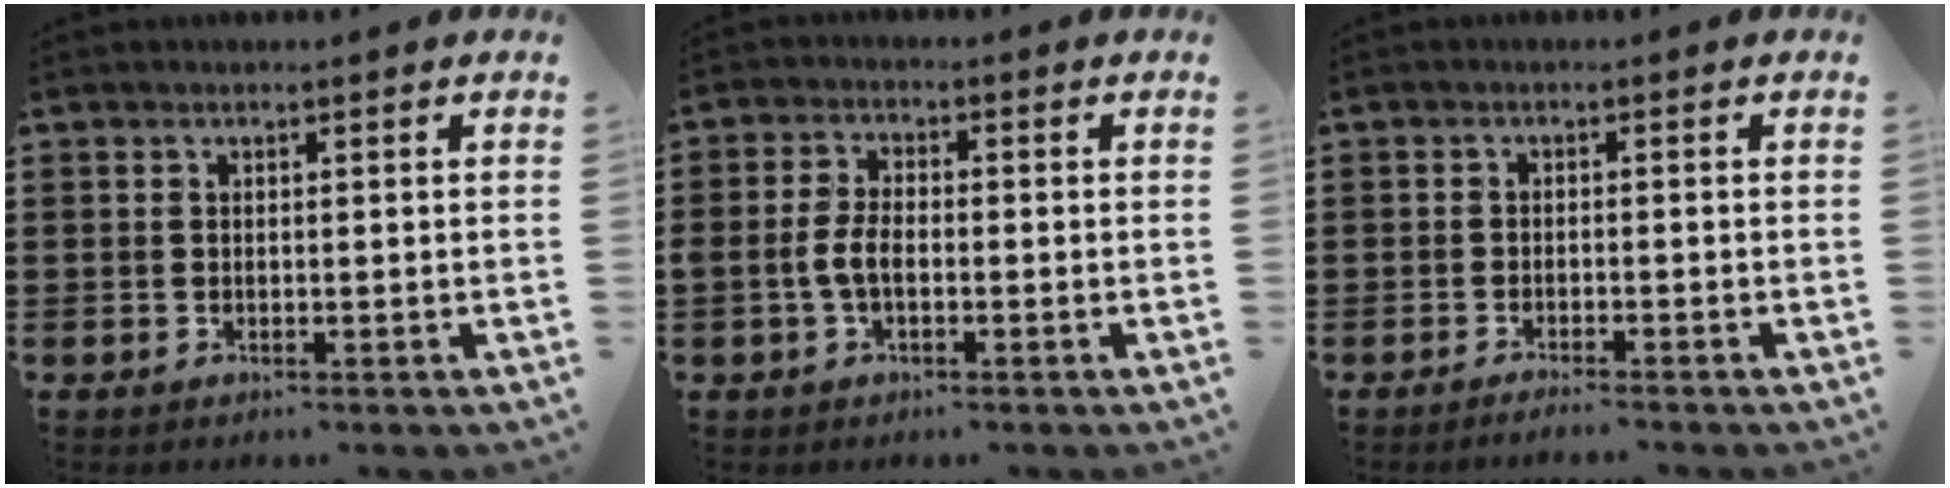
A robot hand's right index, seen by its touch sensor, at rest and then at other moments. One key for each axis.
{"total": 4.1, "fx": -1.2, "fy": 2.0, "fz": 3.3, "tx": -0.088, "ty": -0.004, "tz": -0.030}
{"total": 1.7, "fx": -1.6, "fy": -0.4, "fz": 0.3, "tx": -0.005, "ty": 0.000, "tz": -0.032}